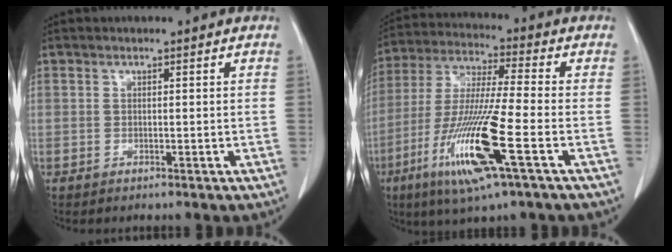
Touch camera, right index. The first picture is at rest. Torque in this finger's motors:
{"motor_torque": [1.38, -0.76, 0.50, 0.15]}